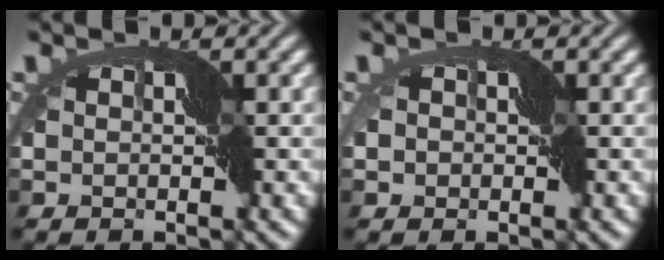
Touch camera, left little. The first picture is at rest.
{"total": 1.6, "force": [-0.7, 1.3, 0.4], "torque": [0.003, 0.003, -0.022]}